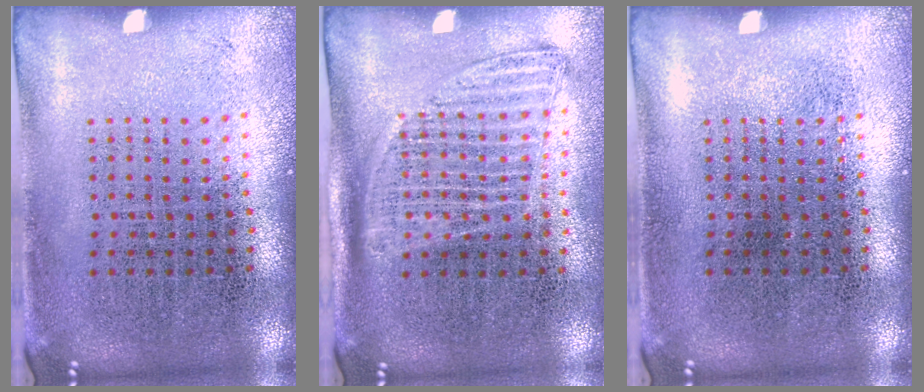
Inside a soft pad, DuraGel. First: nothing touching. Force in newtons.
{"total": 1.4, "press": 1.2, "slide": 0.7}
{"total": 0.0}